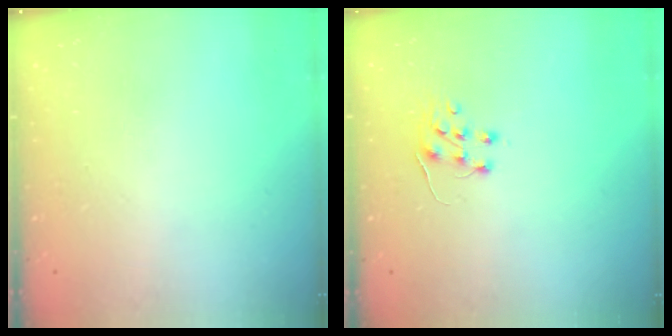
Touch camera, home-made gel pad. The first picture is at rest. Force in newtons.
{"total": 7.1, "press": 7.1, "slide": 0.6}